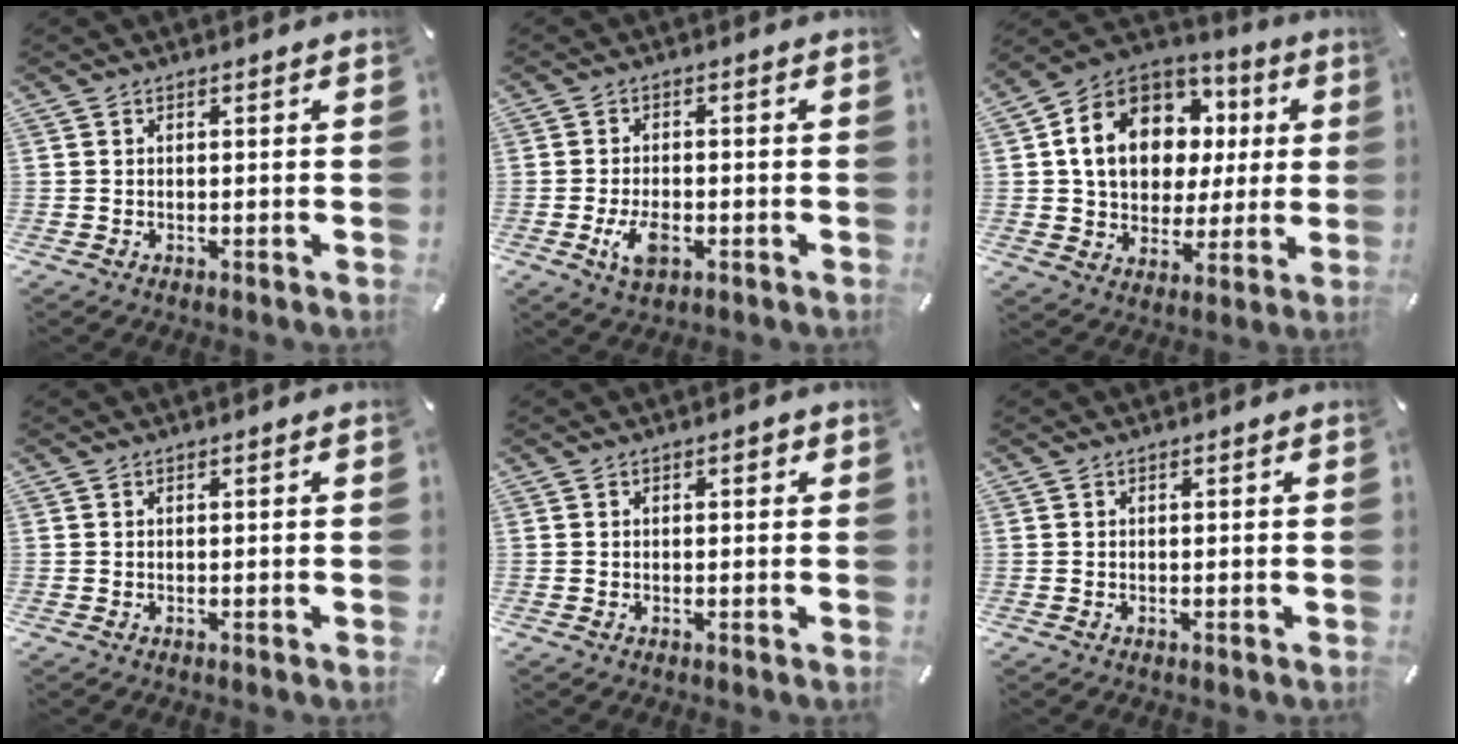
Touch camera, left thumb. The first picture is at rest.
{"total": 5.8, "force": [-2.0, 3.3, 4.3], "torque": [-0.087, 0.000, -0.039]}
{"total": 15.4, "force": [3.5, 12.5, 8.2], "torque": [-0.159, -0.011, 0.071]}
{"total": 0.0}
{"total": 1.2, "force": [0.2, 0.7, 0.9], "torque": [-0.010, 0.003, 0.000]}
{"total": 0.0}